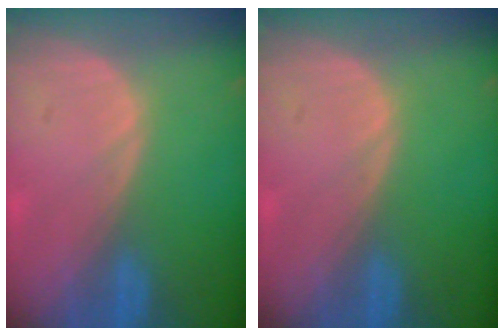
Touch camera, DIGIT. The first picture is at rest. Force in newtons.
{"total": 0.0}